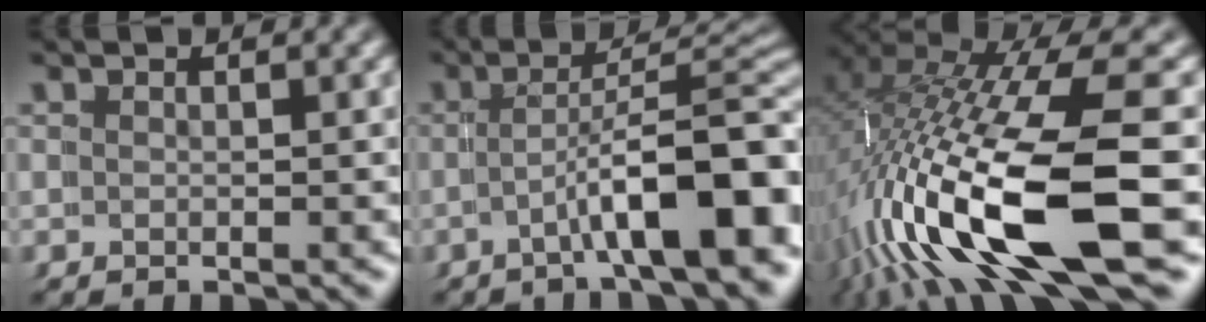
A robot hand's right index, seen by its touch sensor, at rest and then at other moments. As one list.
[{"total": 7.7, "force": [-2.5, 2.3, 6.9], "torque": [-0.091, -0.003, -0.037]}, {"total": 13.4, "force": [-2.7, 6.1, 11.6], "torque": [-0.252, -0.038, -0.019]}]